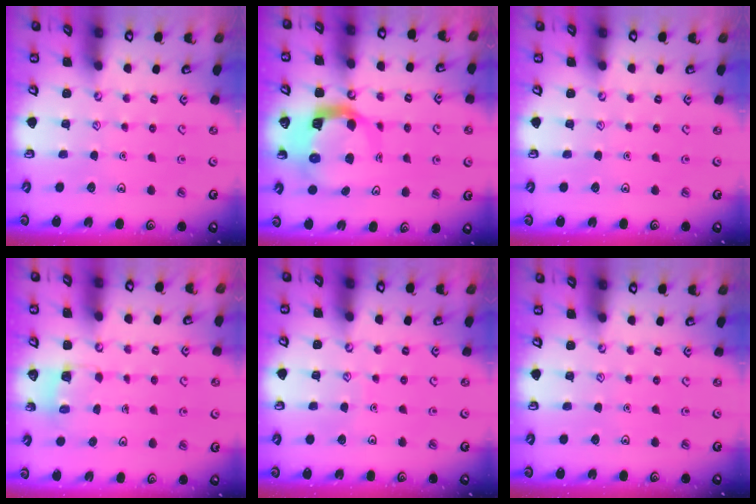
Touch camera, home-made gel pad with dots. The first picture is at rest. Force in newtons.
{"total": 8.9, "press": 8.8, "slide": 1.3}
{"total": 0.0}
{"total": 3.0, "press": 3.0, "slide": 0.2}
{"total": 3.4, "press": 3.4, "slide": 0.3}
{"total": 0.0}